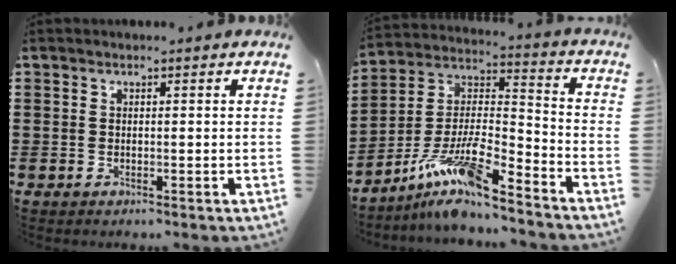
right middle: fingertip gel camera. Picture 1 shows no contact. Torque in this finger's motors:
{"motor_torque": [2.14, 0.00, 0.77, 0.21]}